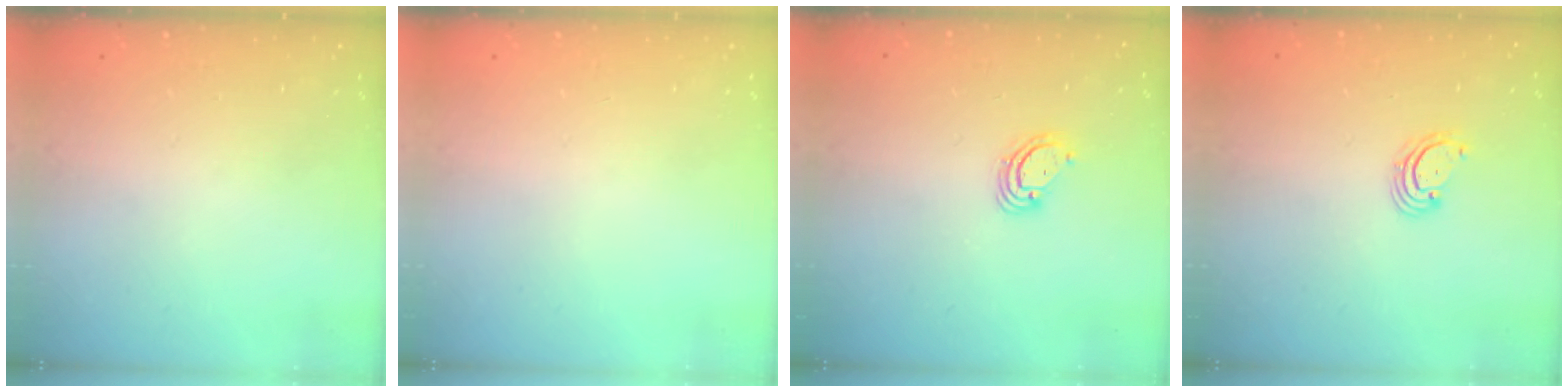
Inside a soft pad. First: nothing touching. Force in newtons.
{"total": 0.0}
{"total": 3.7, "press": 3.7, "slide": 0.3}
{"total": 2.7, "press": 2.7, "slide": 0.7}